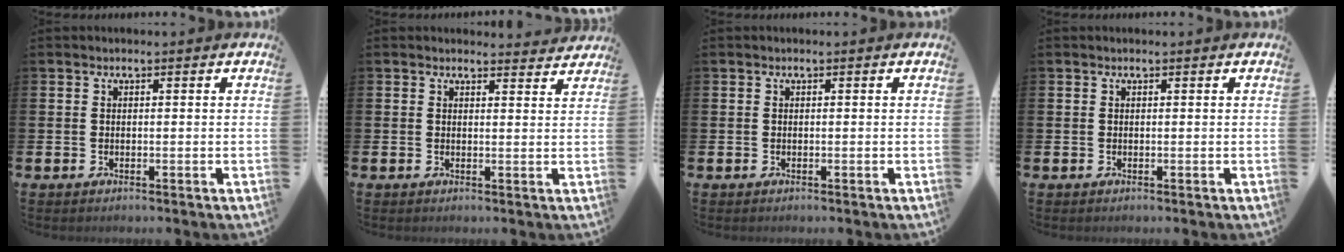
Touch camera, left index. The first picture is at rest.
{"total": 2.1, "force": [2.1, 0.3, -0.1], "torque": [0.018, -0.016, 0.033]}
{"total": 0.0}
{"total": 0.0}